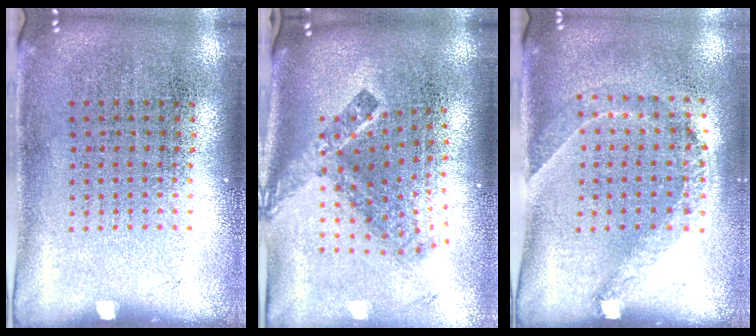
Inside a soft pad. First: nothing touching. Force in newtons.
{"total": 2.4, "press": 1.6, "slide": 1.9}
{"total": 1.4, "press": 1.1, "slide": 0.9}